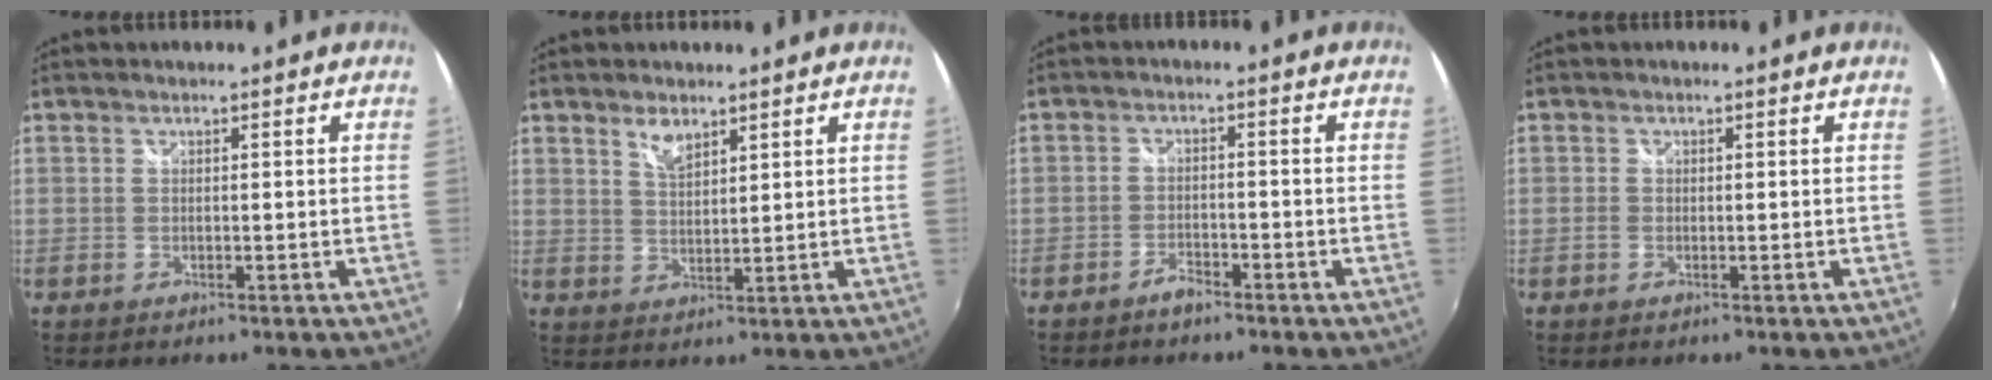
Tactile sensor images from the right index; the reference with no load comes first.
{"total": 3.7, "force": [2.7, 1.5, 2.1], "torque": [-0.033, -0.002, 0.048]}
{"total": 2.8, "force": [-2.4, 1.0, 1.1], "torque": [-0.031, 0.006, -0.042]}
{"total": 0.9, "force": [-0.4, 0.7, 0.3], "torque": [-0.005, 0.002, -0.008]}